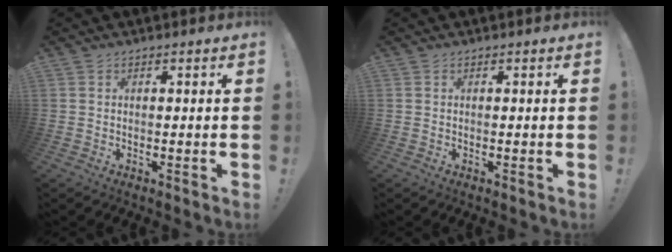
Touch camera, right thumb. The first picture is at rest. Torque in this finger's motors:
{"motor_torque": [-0.04, 0.04, 0.05, -0.05, 0.00]}